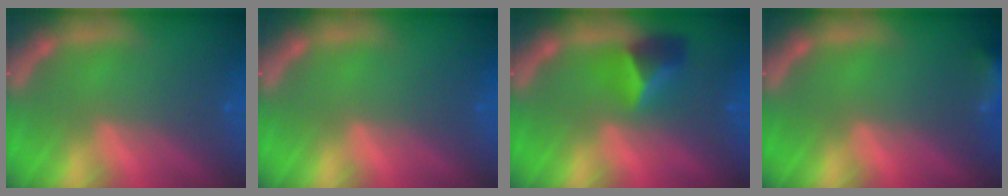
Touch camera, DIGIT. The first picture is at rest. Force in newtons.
{"total": 0.0}
{"total": 3.4}
{"total": 4.4}